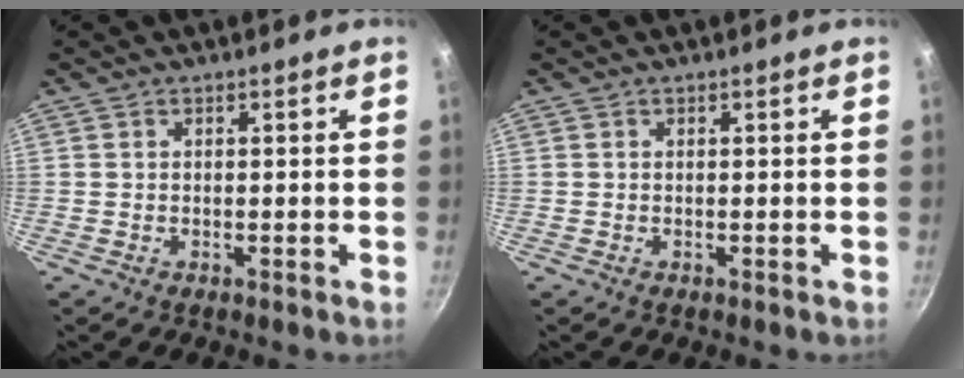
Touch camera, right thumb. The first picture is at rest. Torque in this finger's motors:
{"motor_torque": [0.04, -0.12, -0.14, 0.12, 0.09]}